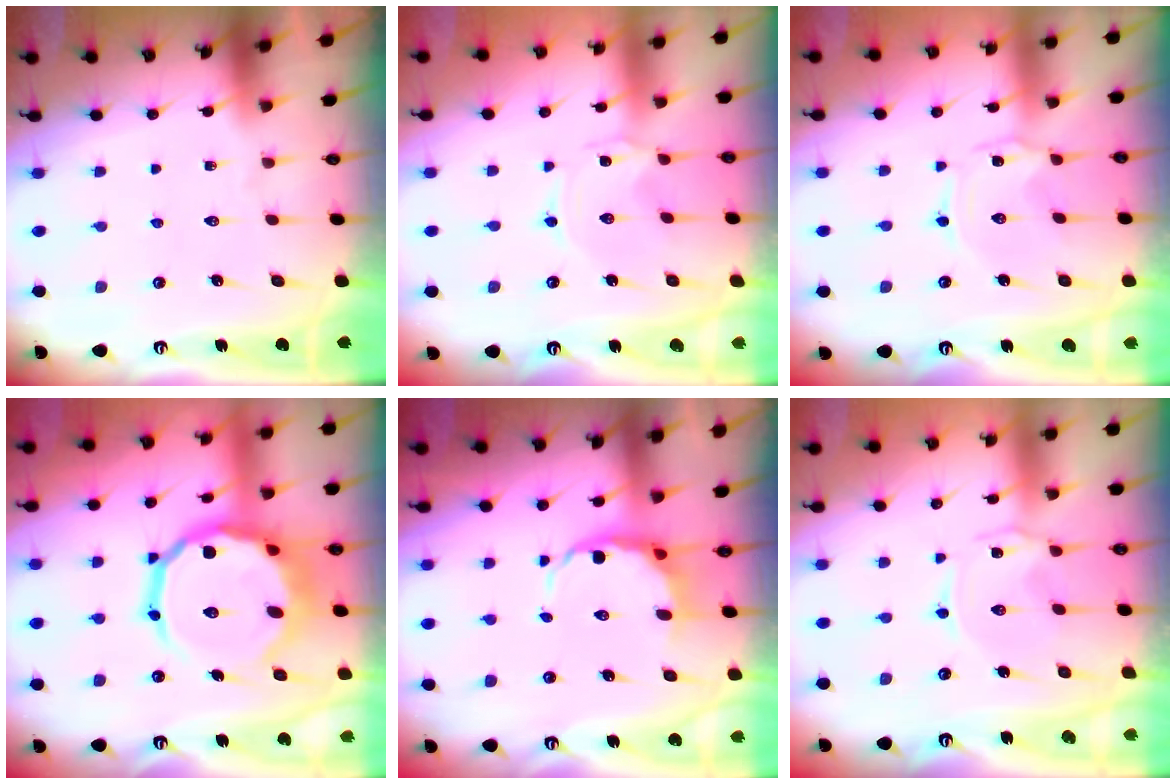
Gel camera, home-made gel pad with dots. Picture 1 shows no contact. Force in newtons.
{"total": 0.0}
{"total": 1.0, "press": 1.0, "slide": 0.1}
{"total": 17.0, "press": 16.7, "slide": 3.1}
{"total": 6.1, "press": 5.7, "slide": 2.2}
{"total": 1.0, "press": 0.9, "slide": 0.4}